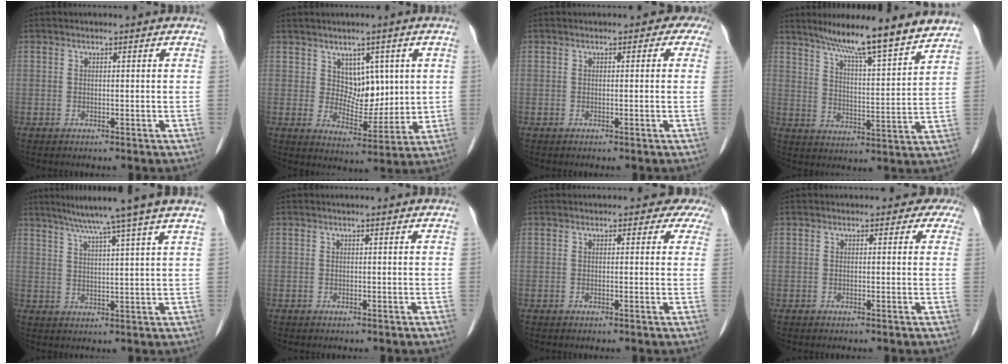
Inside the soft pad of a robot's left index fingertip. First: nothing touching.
{"total": 6.3, "force": [2.2, 4.1, 4.2], "torque": [-0.064, 0.005, 0.047]}
{"total": 2.0, "force": [0.3, 1.7, 1.0], "torque": [0.009, 0.011, -0.012]}
{"total": 14.5, "force": [12.6, 0.3, 7.2], "torque": [-0.114, 0.000, 0.190]}
{"total": 10.4, "force": [8.2, -2.4, 5.9], "torque": [-0.091, 0.006, 0.111]}
{"total": 0.0}
{"total": 3.1, "force": [2.4, 1.9, 0.4], "torque": [0.017, -0.005, -0.004]}
{"total": 2.4, "force": [1.4, 1.9, 0.2], "torque": [0.017, -0.003, -0.012]}